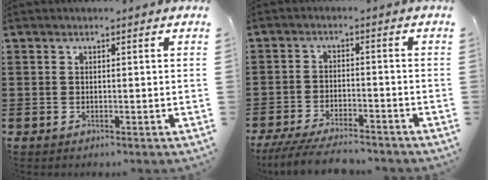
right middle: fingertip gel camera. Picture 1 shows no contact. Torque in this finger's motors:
{"motor_torque": [0.65, -0.34, 0.27, 0.10]}